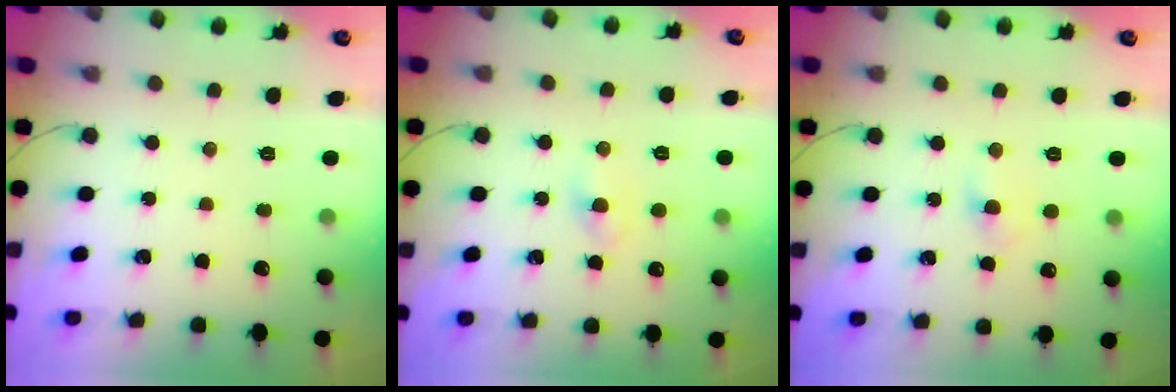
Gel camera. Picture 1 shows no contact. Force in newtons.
{"total": 1.3, "press": 1.0, "slide": 0.8}
{"total": 3.0, "press": 2.8, "slide": 1.1}